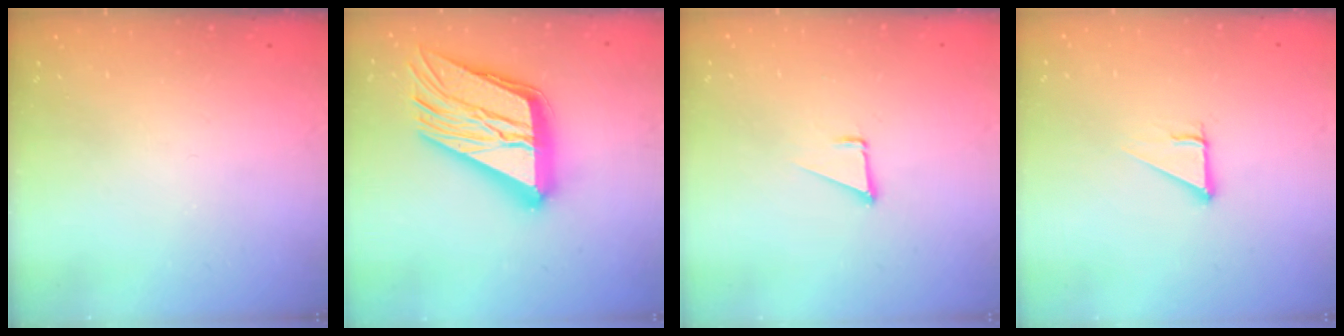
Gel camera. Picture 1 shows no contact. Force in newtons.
{"total": 28.7, "press": 28.6, "slide": 3.0}
{"total": 1.6, "press": 1.5, "slide": 0.1}
{"total": 2.8, "press": 2.8, "slide": 0.0}